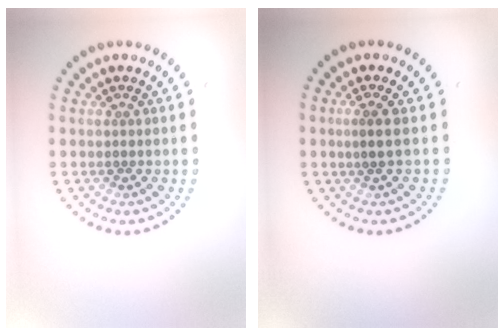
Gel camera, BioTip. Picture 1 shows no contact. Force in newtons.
{"total": 1.0, "press": 0.7, "slide": 0.7}